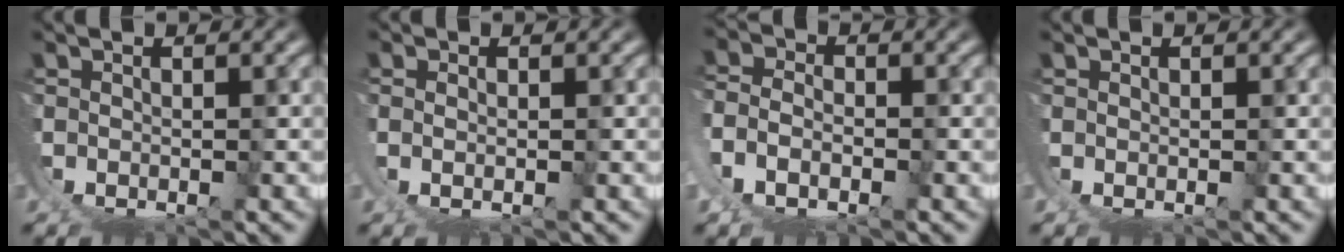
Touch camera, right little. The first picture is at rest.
{"total": 1.3, "force": [0.9, -0.7, 0.7], "torque": [-0.015, -0.003, 0.019]}
{"total": 4.6, "force": [1.5, 3.4, 2.6], "torque": [-0.073, -0.008, 0.022]}
{"total": 0.6, "force": [0.5, -0.4, 0.0], "torque": [0.002, 0.001, 0.008]}